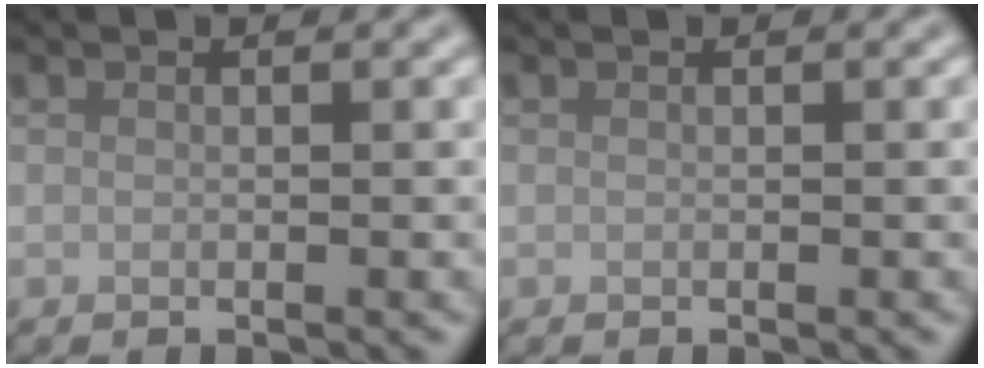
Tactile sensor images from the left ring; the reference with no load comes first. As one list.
[{"total": 0.0}]